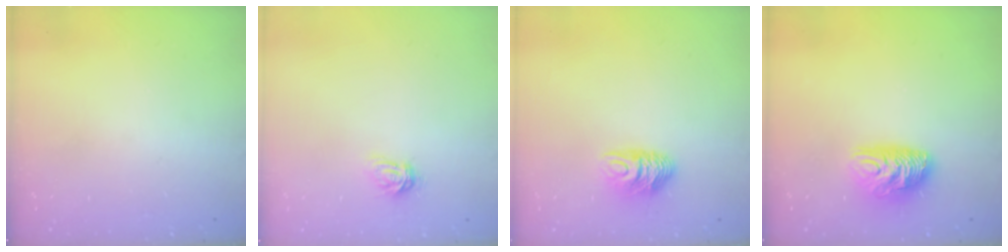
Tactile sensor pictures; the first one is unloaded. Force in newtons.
{"total": 5.1, "press": 5.1, "slide": 0.5}
{"total": 7.4, "press": 7.4, "slide": 0.7}
{"total": 10.5, "press": 10.4, "slide": 1.0}